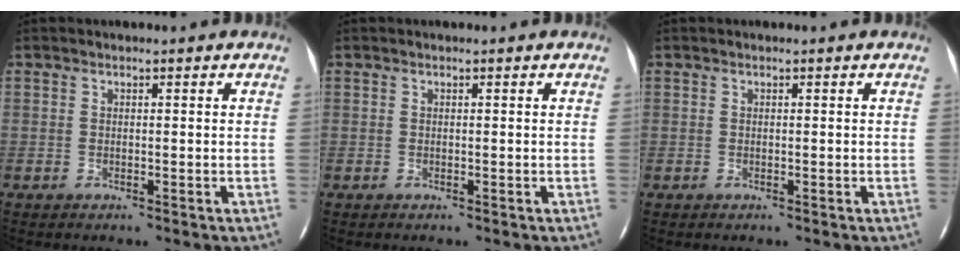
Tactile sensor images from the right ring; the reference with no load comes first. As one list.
[{"total": 0.0}, {"total": 0.0}]